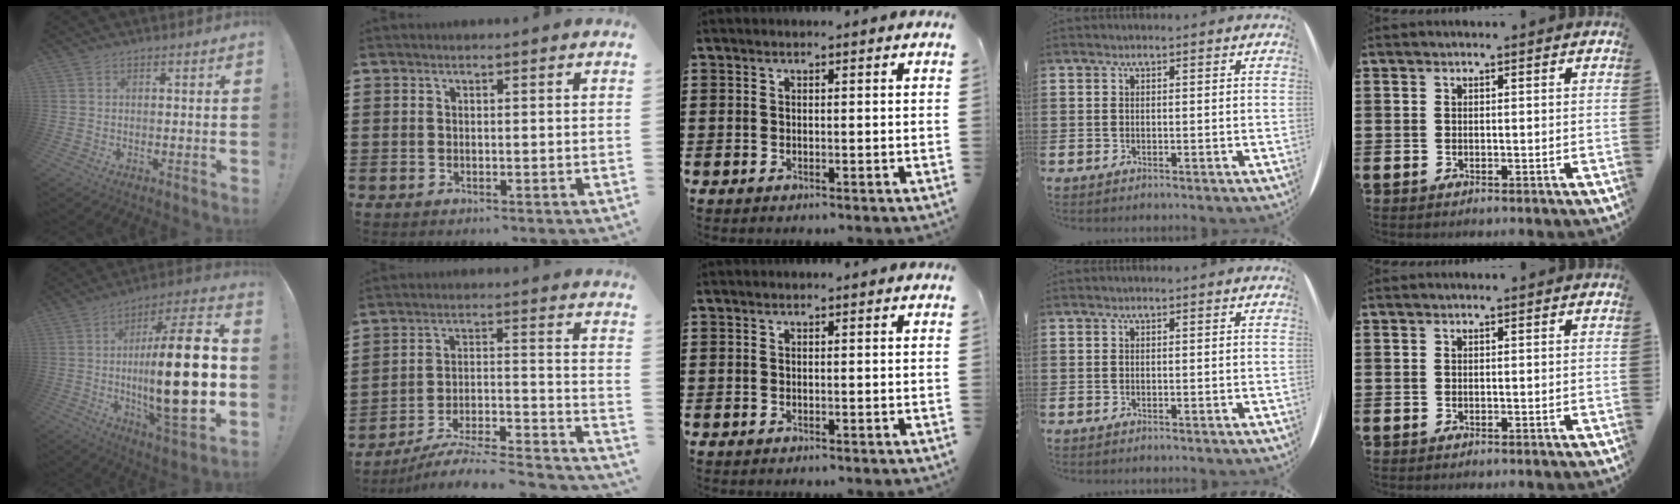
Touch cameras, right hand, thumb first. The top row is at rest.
{"thumb": {"total": 26.7, "force": [-1.6, 7.0, 25.7], "torque": [-0.430, -0.010, -0.030]}, "index": {"total": 5.8, "force": [-5.1, 0.6, 2.6], "torque": [-0.039, -0.010, -0.103]}}